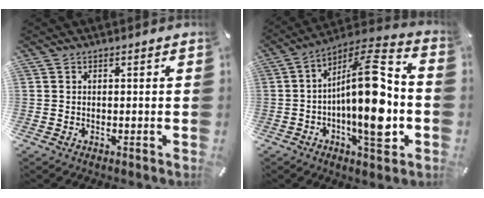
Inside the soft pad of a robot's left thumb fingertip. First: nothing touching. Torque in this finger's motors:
{"motor_torque": [0.04, 1.96, 2.40, 0.37, 0.26]}